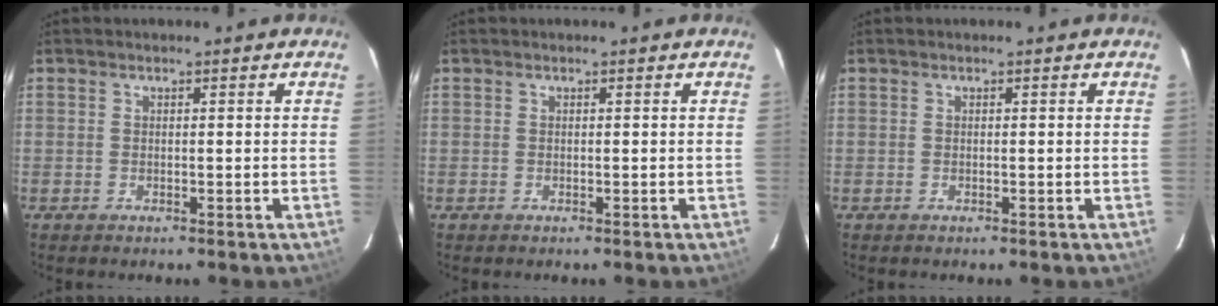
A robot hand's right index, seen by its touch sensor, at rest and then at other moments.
{"total": 0.0}
{"total": 0.0}